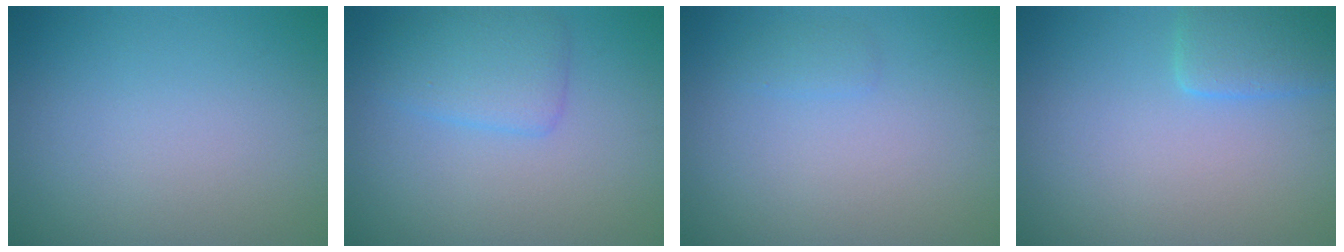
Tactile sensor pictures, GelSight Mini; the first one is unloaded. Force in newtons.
{"total": 3.1, "press": 3.1, "slide": 0.2}
{"total": 0.8, "press": 0.8, "slide": 0.1}
{"total": 3.0, "press": 3.0, "slide": 0.3}